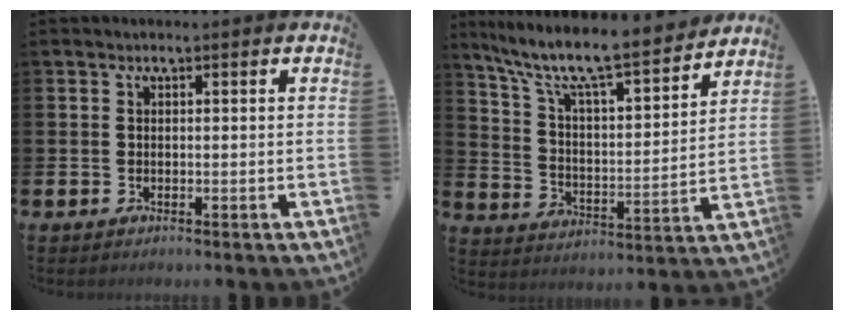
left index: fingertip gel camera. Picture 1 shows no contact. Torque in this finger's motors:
{"motor_torque": [0.73, -1.41, 0.95, 0.21]}